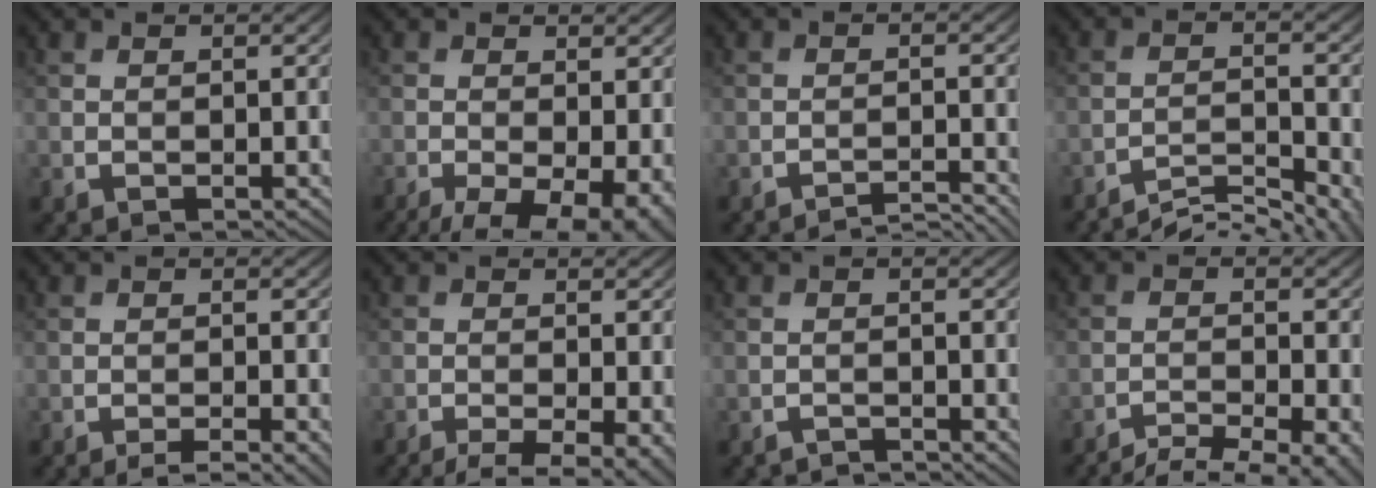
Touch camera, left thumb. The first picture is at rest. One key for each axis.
{"total": 11.3, "fx": -6.0, "fy": 4.8, "fz": 8.2, "tx": -0.143, "ty": -0.041, "tz": -0.077}
{"total": 3.3, "fx": -3.1, "fy": 0.2, "fz": 1.3, "tx": -0.015, "ty": 0.010, "tz": -0.056}
{"total": 6.8, "fx": -5.9, "fy": 1.2, "fz": 3.2, "tx": -0.059, "ty": 0.003, "tz": -0.094}
{"total": 3.9, "fx": -2.5, "fy": 0.6, "fz": 3.0, "tx": -0.045, "ty": 0.005, "tz": -0.040}
{"total": 7.3, "fx": -4.7, "fy": 1.9, "fz": 5.3, "tx": -0.085, "ty": -0.019, "tz": -0.068}
{"total": 1.7, "fx": -1.7, "fy": 0.1, "fz": 0.2, "tx": 0.001, "ty": -0.002, "tz": -0.035}
{"total": 8.7, "fx": -7.4, "fy": 1.7, "fz": 4.3, "tx": -0.071, "ty": -0.010, "tz": -0.099}